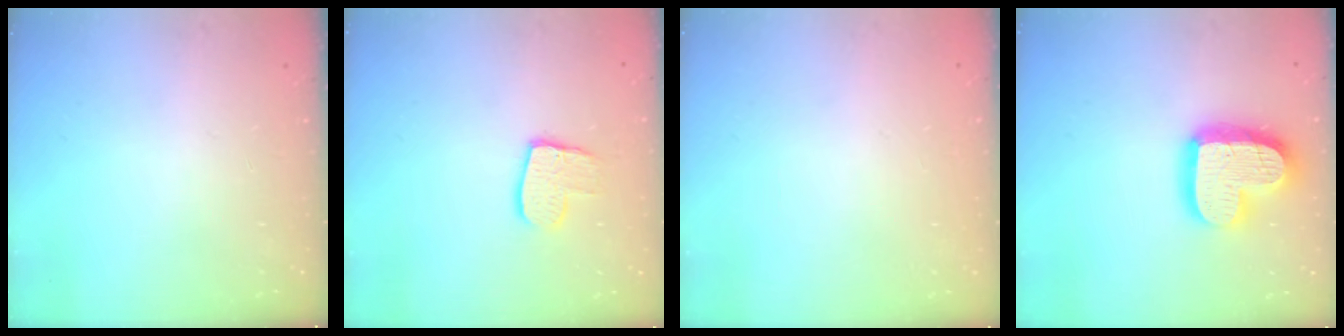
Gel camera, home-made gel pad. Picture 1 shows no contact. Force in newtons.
{"total": 10.1, "press": 10.0, "slide": 0.7}
{"total": 0.0}
{"total": 17.7, "press": 17.7, "slide": 1.5}